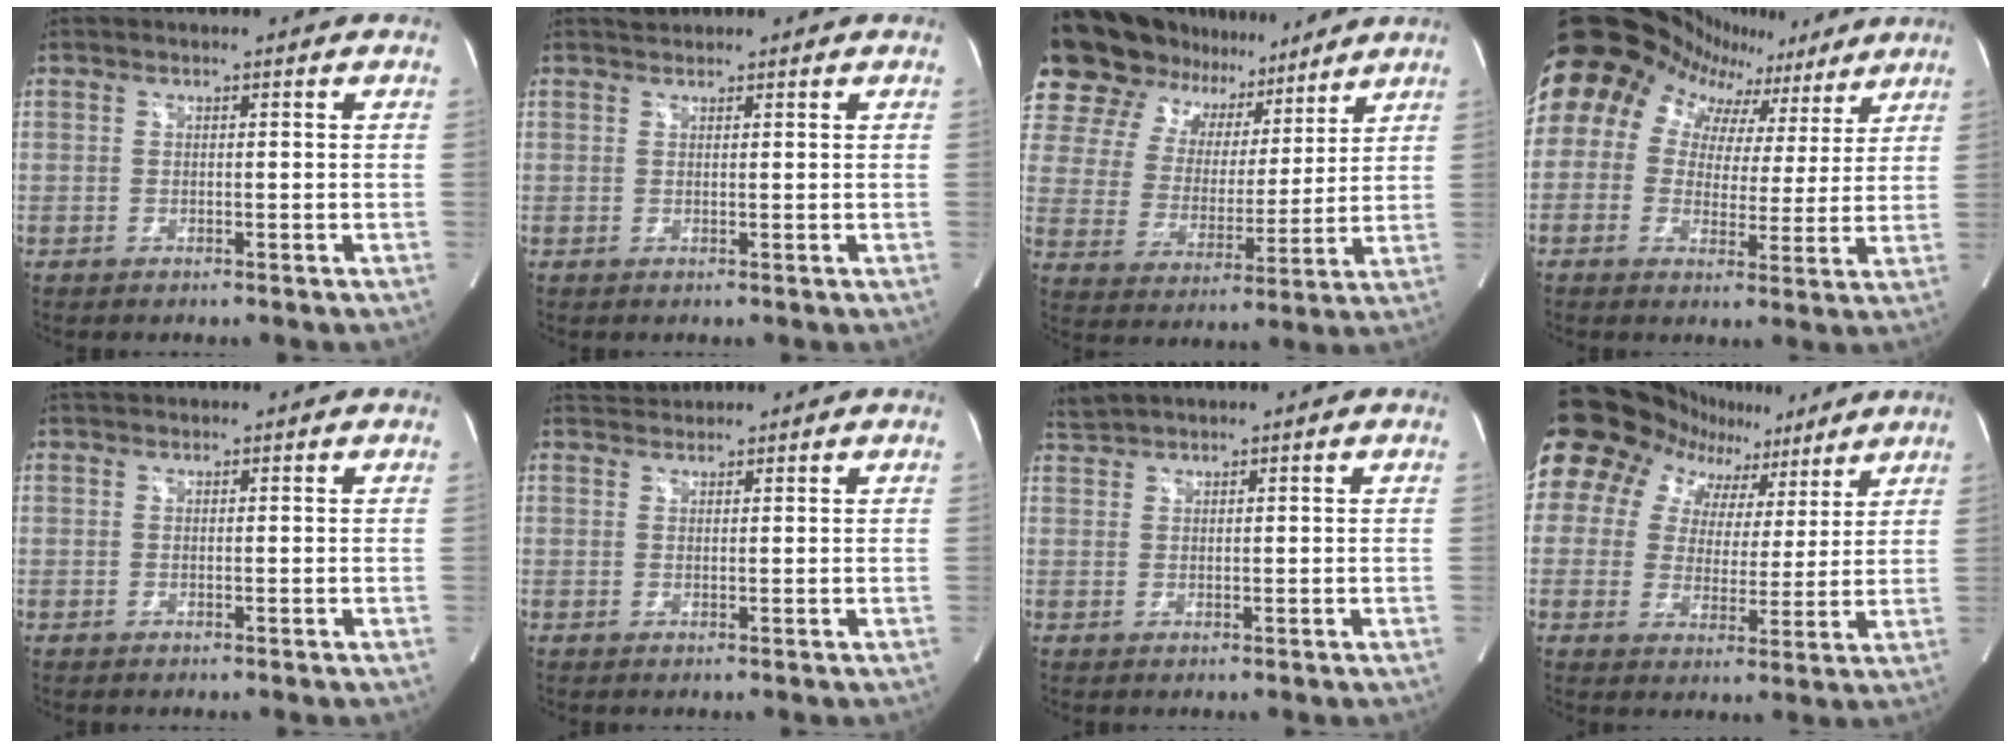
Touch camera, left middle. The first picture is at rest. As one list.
[{"total": 1.1, "force": [1.0, 0.4, 0.0], "torque": [-0.009, 0.010, 0.020]}, {"total": 18.8, "force": [15.4, 9.0, 6.0], "torque": [-0.113, 0.043, 0.253]}, {"total": 21.8, "force": [12.8, 15.2, 9.0], "torque": [-0.193, 0.097, 0.186]}, {"total": 1.3, "force": [1.3, 0.3, 0.2], "torque": [-0.012, 0.020, 0.026]}, {"total": 2.1, "force": [2.1, 0.3, -0.3], "torque": [-0.004, 0.015, 0.042]}, {"total": 2.2, "force": [2.2, -0.1, 0.1], "torque": [-0.009, 0.017, 0.051]}, {"total": 15.8, "force": [10.2, 11.2, 4.5], "torque": [-0.088, 0.055, 0.142]}]